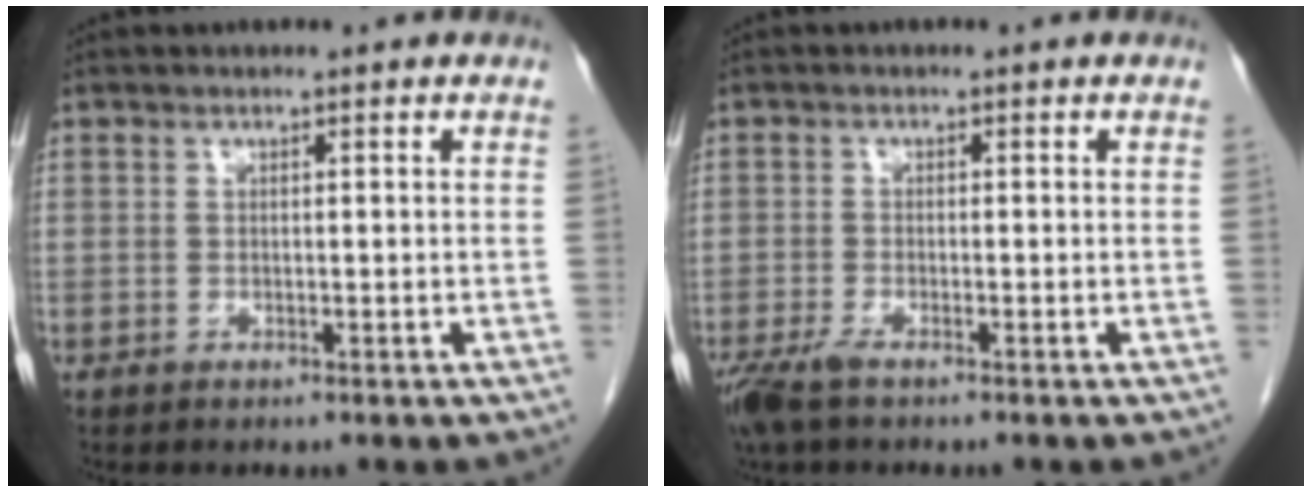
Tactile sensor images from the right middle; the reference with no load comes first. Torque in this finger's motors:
{"motor_torque": [0.46, -0.36, 0.04, 0.01]}